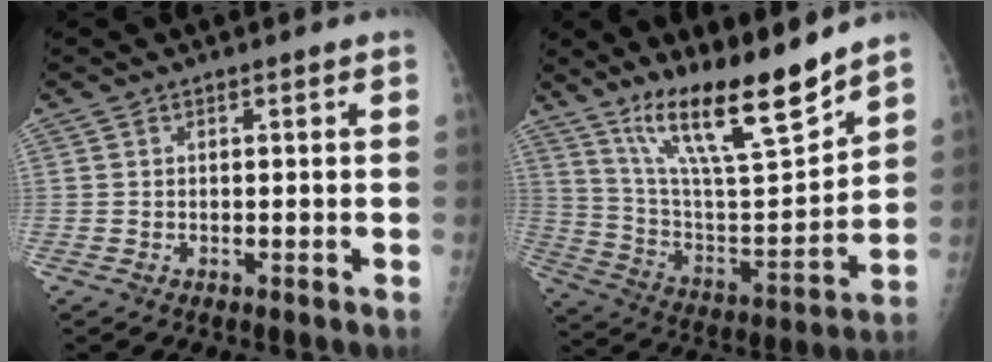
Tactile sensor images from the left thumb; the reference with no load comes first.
{"total": 19.4, "force": [14.5, 2.7, 12.7], "torque": [-0.187, -0.083, 0.262]}